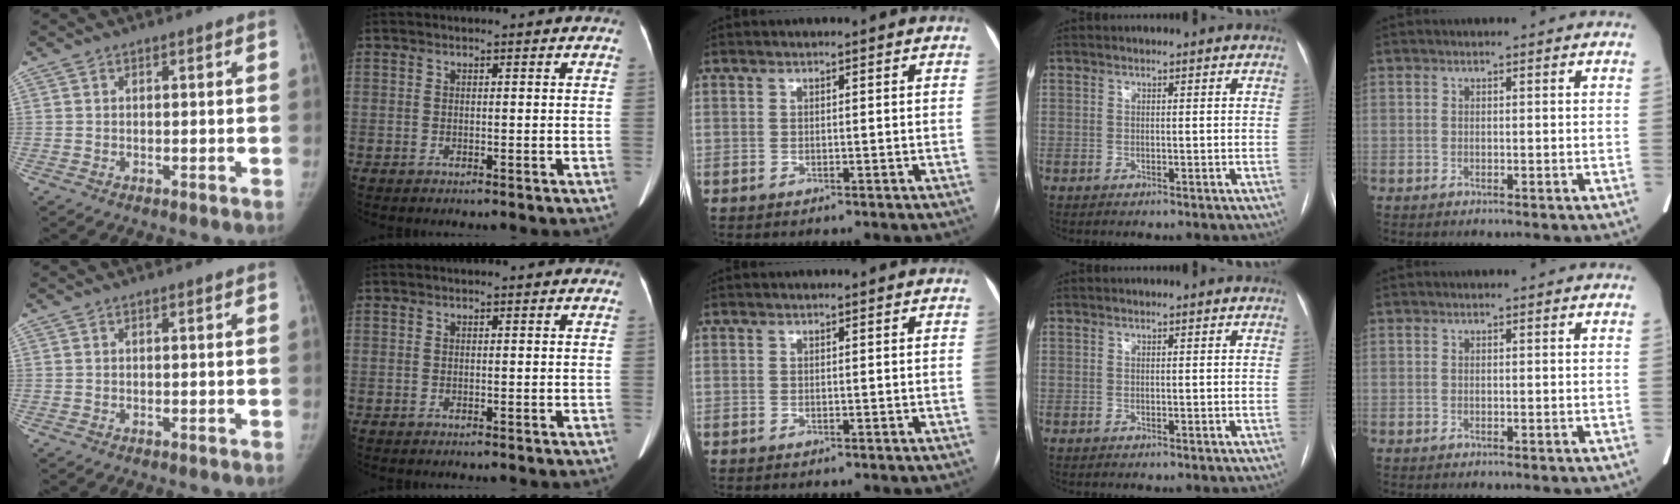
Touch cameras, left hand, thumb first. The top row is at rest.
{}